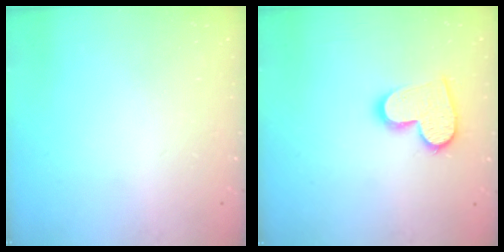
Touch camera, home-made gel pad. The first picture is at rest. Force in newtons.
{"total": 13.0, "press": 13.0, "slide": 1.1}